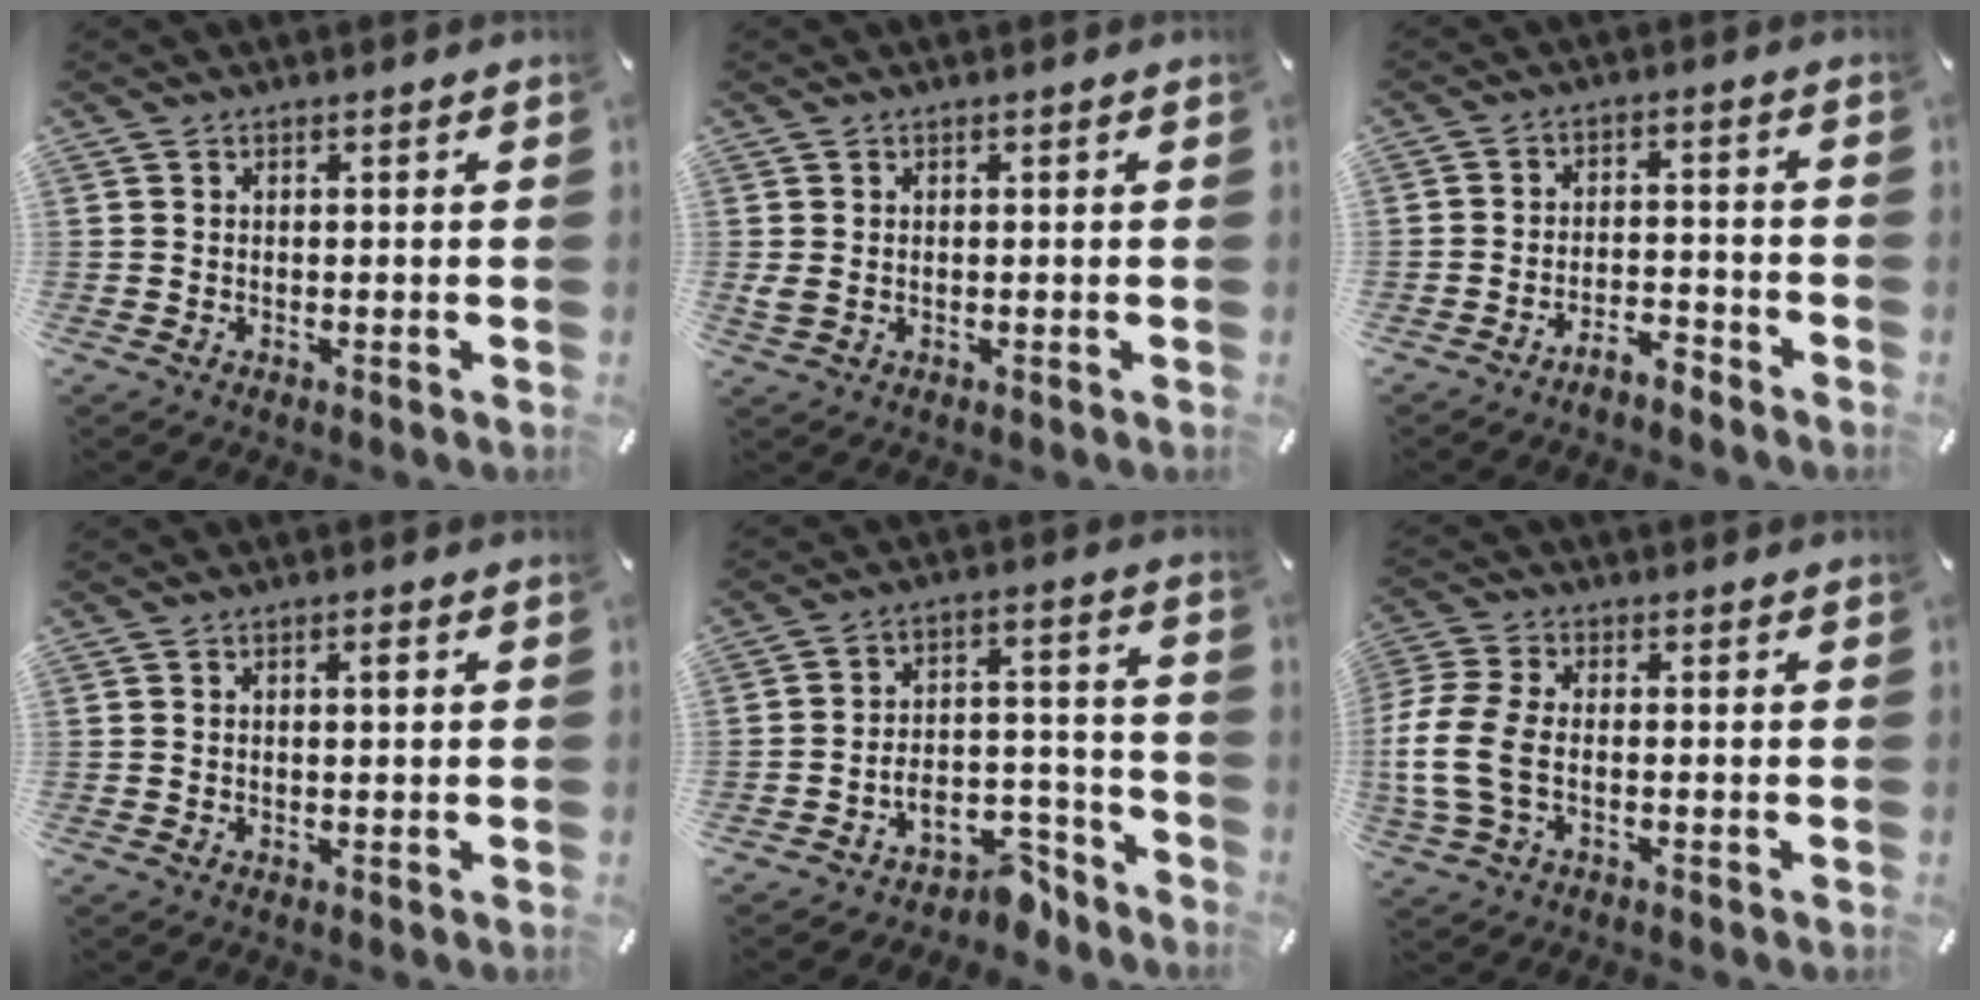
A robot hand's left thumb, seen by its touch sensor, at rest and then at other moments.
{"total": 1.4, "force": [0.1, 1.0, 0.9], "torque": [-0.019, 0.002, 0.003]}
{"total": 4.8, "force": [-4.5, 1.2, 0.9], "torque": [-0.011, 0.028, -0.086]}
{"total": 1.4, "force": [0.3, 0.5, 1.3], "torque": [-0.017, 0.000, 0.002]}
{"total": 9.2, "force": [-6.0, 6.0, 3.5], "torque": [-0.025, 0.029, -0.101]}
{"total": 9.3, "force": [-1.8, 5.5, 7.2], "torque": [-0.162, -0.002, -0.030]}